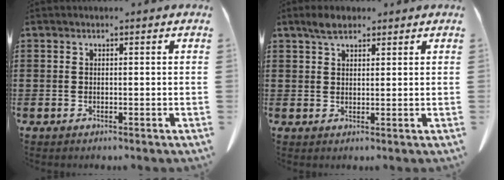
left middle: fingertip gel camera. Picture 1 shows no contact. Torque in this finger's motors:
{"motor_torque": [0.09, -0.03, 0.05, 0.03]}